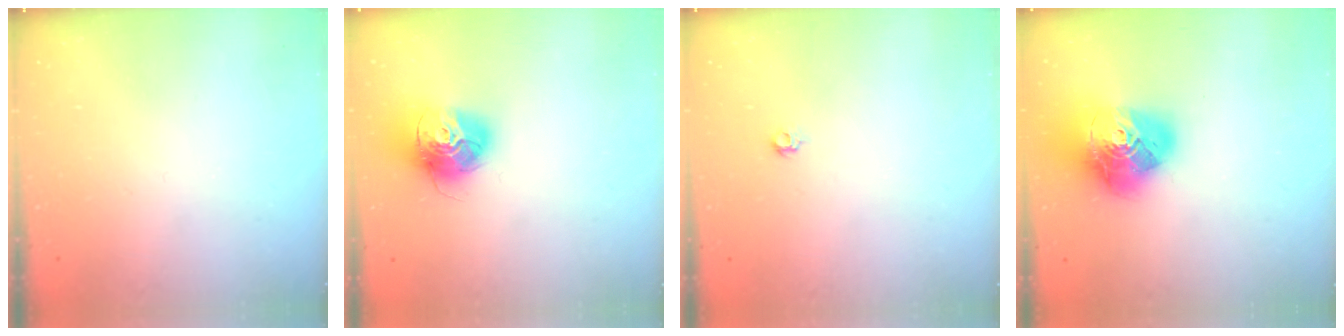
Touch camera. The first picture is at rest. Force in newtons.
{"total": 15.7, "press": 15.6, "slide": 1.6}
{"total": 3.7, "press": 3.6, "slide": 0.8}
{"total": 19.4, "press": 19.3, "slide": 2.3}